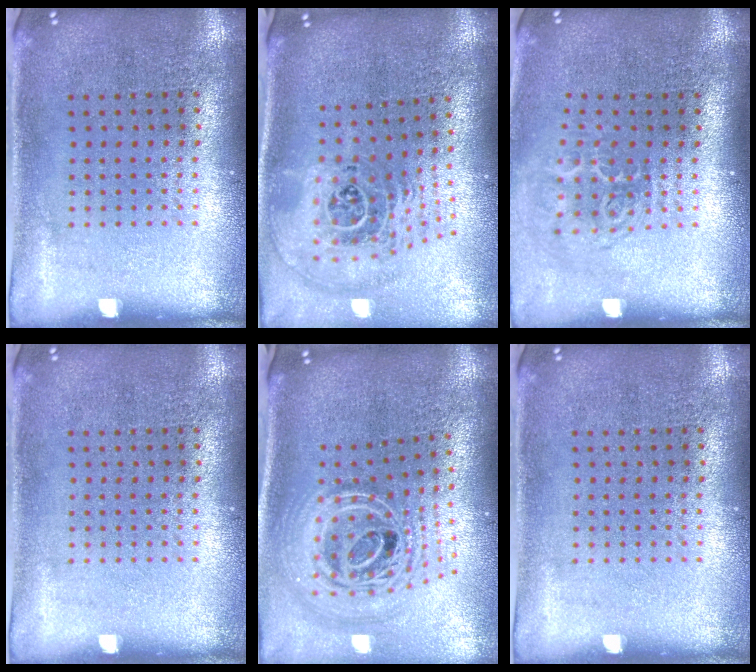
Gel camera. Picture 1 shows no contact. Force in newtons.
{"total": 2.7, "press": 1.8, "slide": 1.9}
{"total": 1.8, "press": 1.2, "slide": 1.4}
{"total": 0.0}
{"total": 3.0, "press": 2.1, "slide": 2.1}
{"total": 0.0}